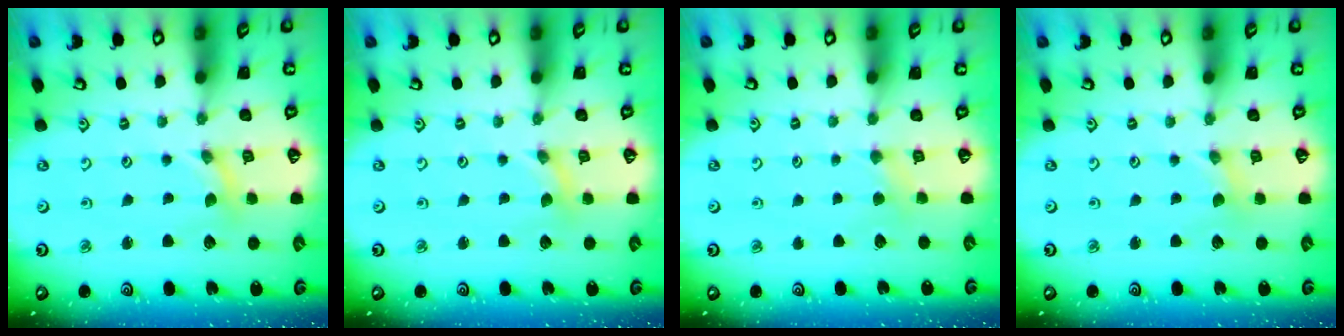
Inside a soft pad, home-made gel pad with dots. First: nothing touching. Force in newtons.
{"total": 0.0}
{"total": 2.9, "press": 2.9, "slide": 0.3}
{"total": 0.0}